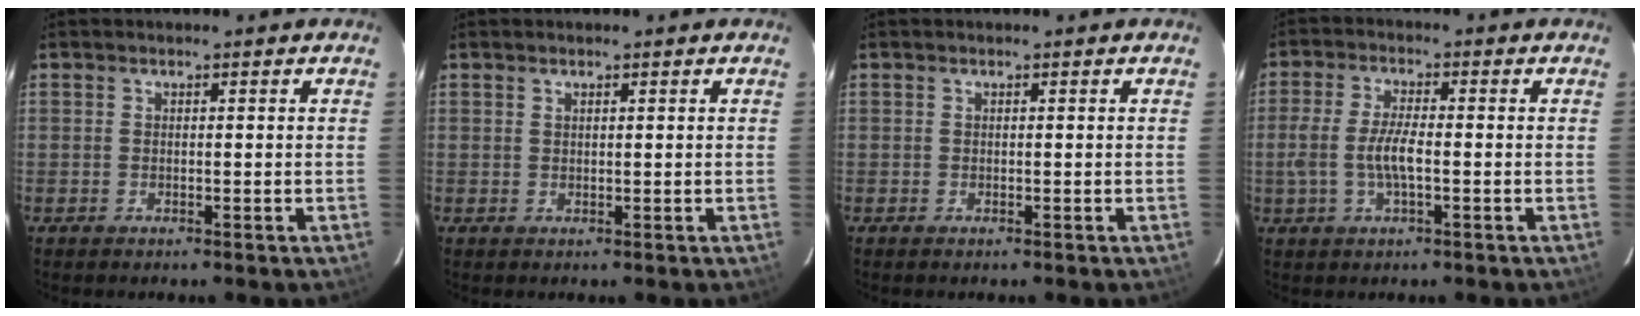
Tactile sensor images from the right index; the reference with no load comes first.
{"total": 0.6, "force": [0.5, 0.2, 0.2], "torque": [-0.004, 0.002, 0.009]}
{"total": 0.0}
{"total": 6.3, "force": [-1.3, 1.8, 5.9], "torque": [-0.123, 0.001, -0.024]}